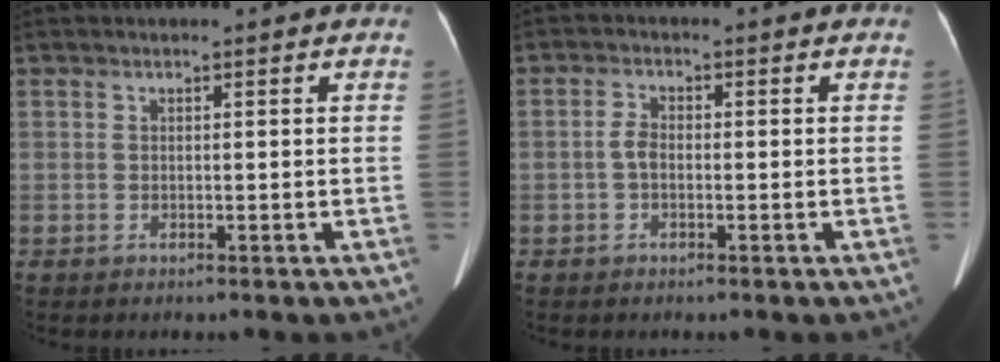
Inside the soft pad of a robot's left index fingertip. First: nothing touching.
{"total": 2.2, "force": [-0.6, 1.5, 1.5], "torque": [-0.036, 0.010, -0.013]}